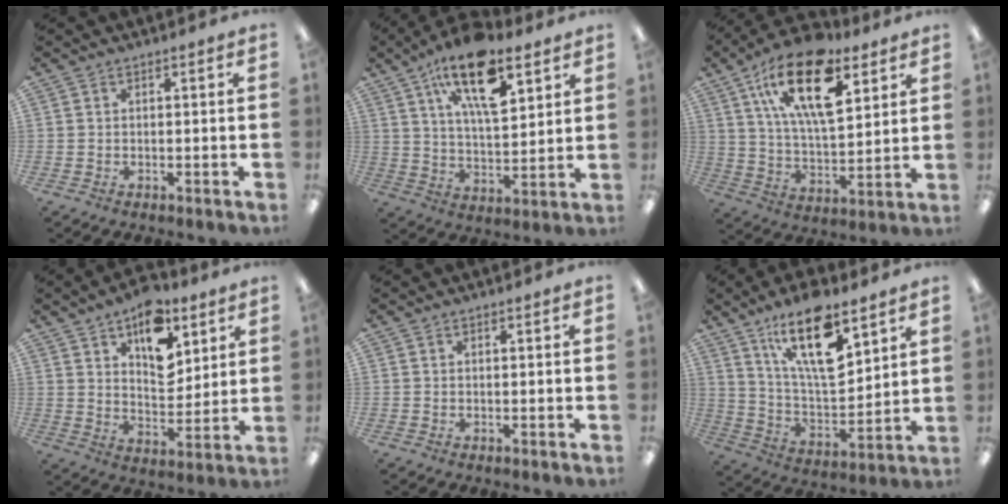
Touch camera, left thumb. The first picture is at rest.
{"total": 18.4, "force": [10.8, 7.6, 12.8], "torque": [-0.206, -0.047, 0.180]}
{"total": 21.6, "force": [11.7, 9.9, 15.2], "torque": [-0.269, -0.051, 0.196]}
{"total": 14.3, "force": [8.5, 7.7, 8.5], "torque": [-0.107, -0.044, 0.146]}
{"total": 0.0}
{"total": 19.6, "force": [11.7, 7.4, 13.9], "torque": [-0.244, -0.061, 0.194]}